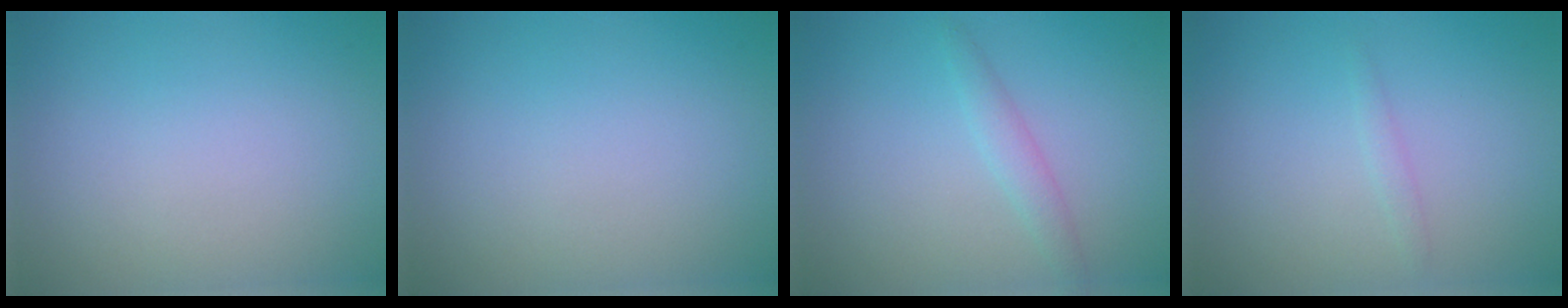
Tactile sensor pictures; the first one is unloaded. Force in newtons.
{"total": 0.0}
{"total": 1.6, "press": 1.6, "slide": 0.1}
{"total": 0.8, "press": 0.8, "slide": 0.0}